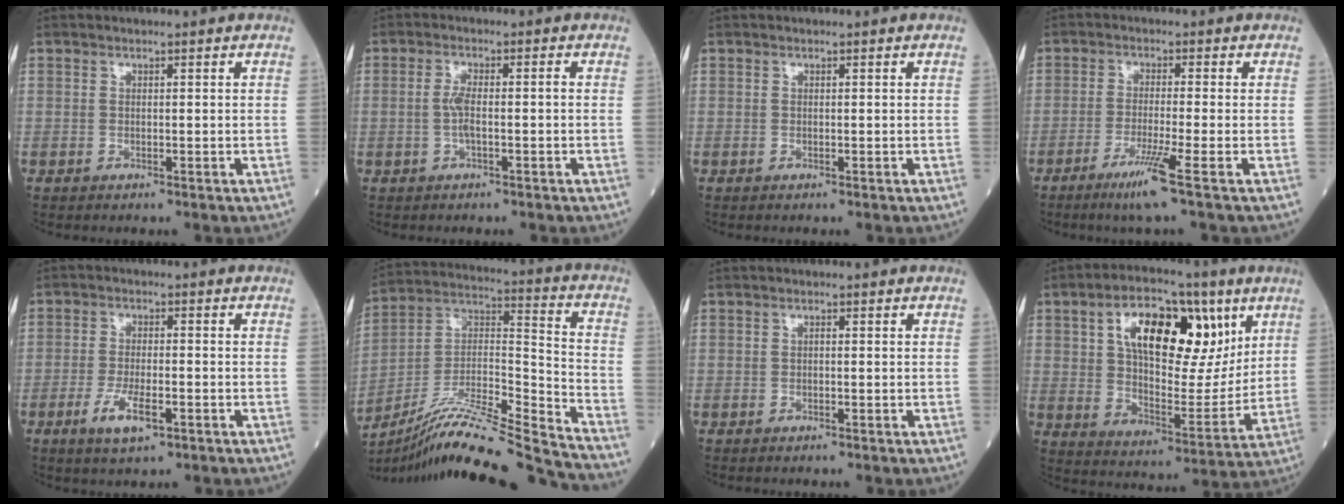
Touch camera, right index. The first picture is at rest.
{"total": 3.4, "force": [-0.5, 0.7, 3.2], "torque": [-0.071, 0.005, -0.011]}
{"total": 0.0}
{"total": 5.5, "force": [-3.1, -1.3, 4.3], "torque": [-0.083, -0.018, -0.062]}
{"total": 5.4, "force": [-2.4, 1.5, 4.5], "torque": [-0.092, -0.005, -0.040]}
{"total": 23.6, "force": [-21.5, -1.0, 9.5], "torque": [-0.175, -0.001, -0.357]}
{"total": 0.0}
{"total": 18.8, "force": [7.8, 8.4, 14.9], "torque": [-0.242, 0.017, 0.128]}